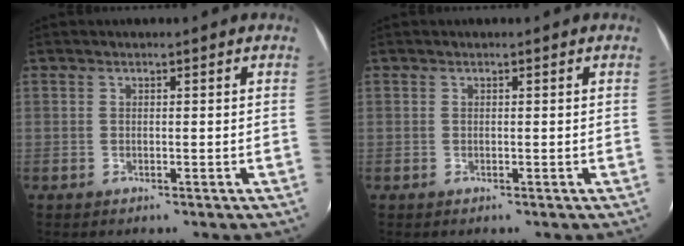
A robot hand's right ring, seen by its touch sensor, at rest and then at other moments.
{"total": 0.0}